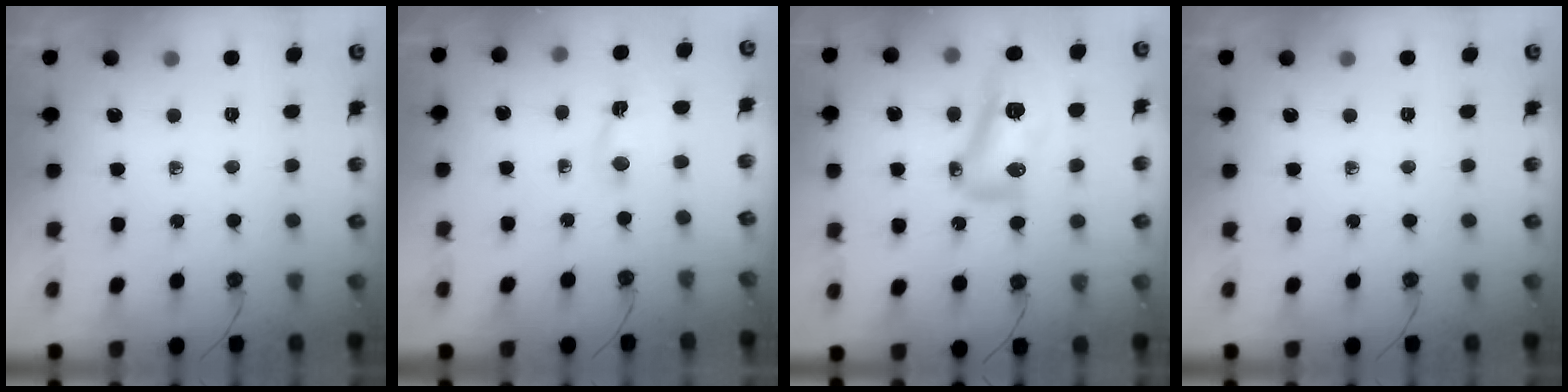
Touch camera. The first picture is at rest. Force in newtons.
{"total": 1.5, "press": 1.4, "slide": 0.4}
{"total": 13.4, "press": 13.4, "slide": 1.2}
{"total": 0.0}